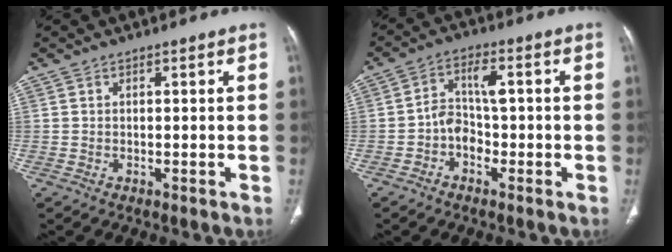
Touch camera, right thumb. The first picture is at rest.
{"total": 5.8, "force": [-1.6, 3.9, 3.9], "torque": [-0.064, 0.026, -0.037]}